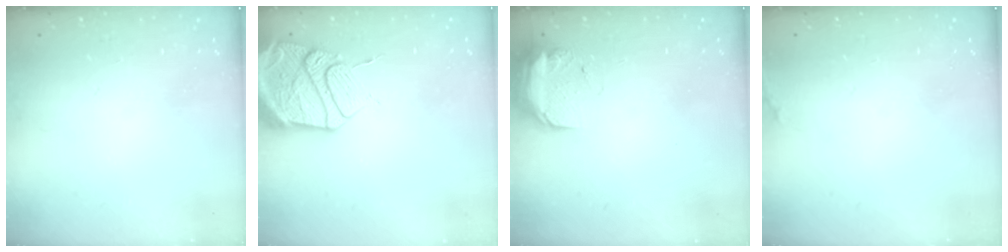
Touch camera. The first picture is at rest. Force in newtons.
{"total": 17.2, "press": 17.1, "slide": 1.7}
{"total": 9.3, "press": 9.1, "slide": 1.9}
{"total": 5.6, "press": 5.3, "slide": 1.7}